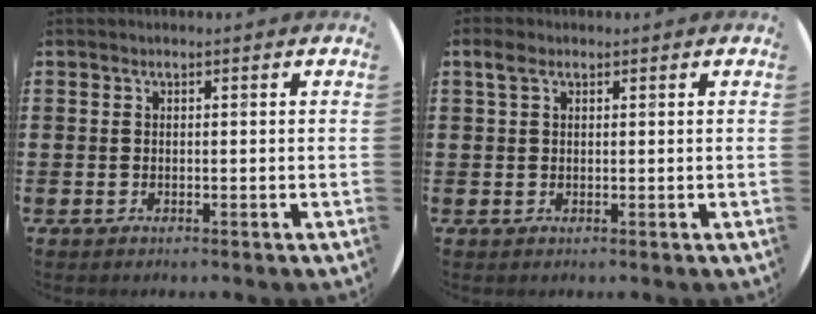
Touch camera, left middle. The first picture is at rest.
{"total": 1.7, "force": [1.1, 0.9, 1.0], "torque": [-0.014, 0.002, 0.018]}